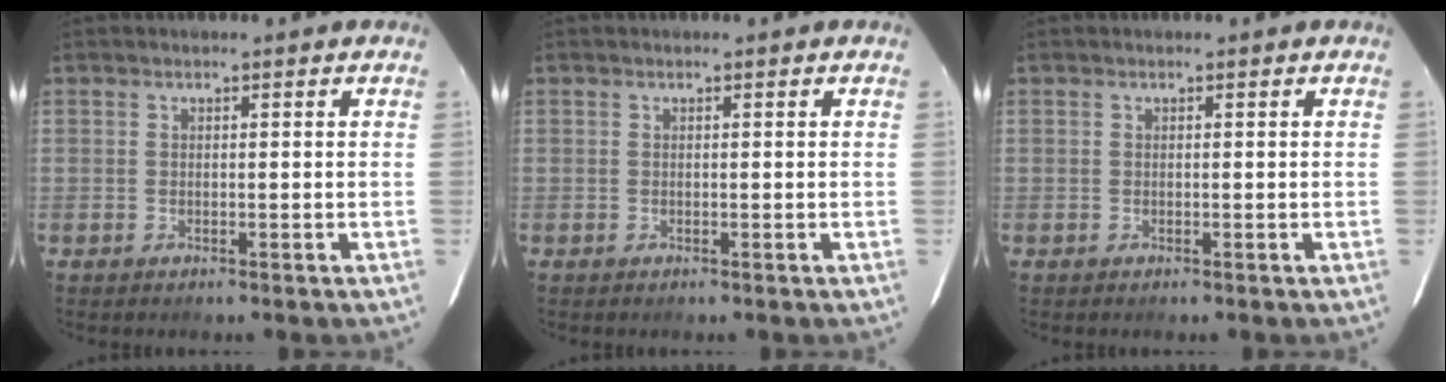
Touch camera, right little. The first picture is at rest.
{"total": 0.0}
{"total": 0.0}